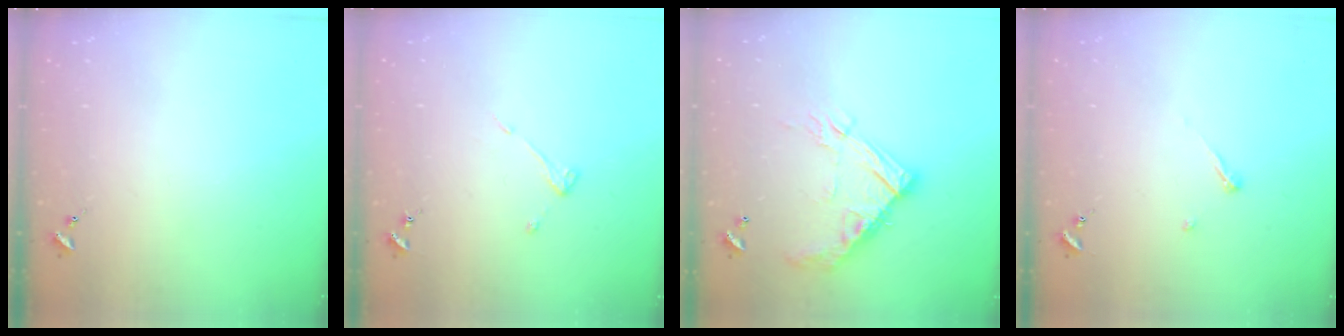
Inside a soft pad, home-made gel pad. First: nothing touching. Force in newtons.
{"total": 4.3, "press": 4.3, "slide": 0.4}
{"total": 15.6, "press": 15.6, "slide": 1.2}
{"total": 3.6, "press": 3.6, "slide": 0.4}